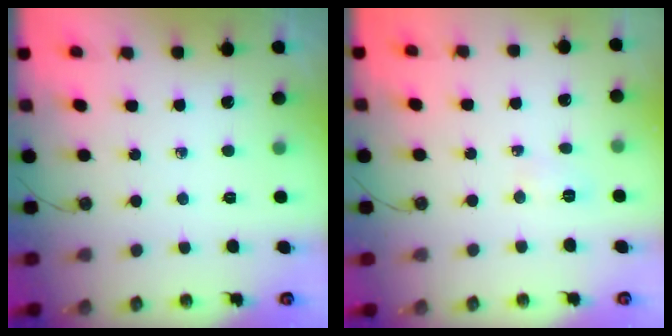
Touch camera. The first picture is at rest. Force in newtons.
{"total": 2.8, "press": 2.7, "slide": 0.8}